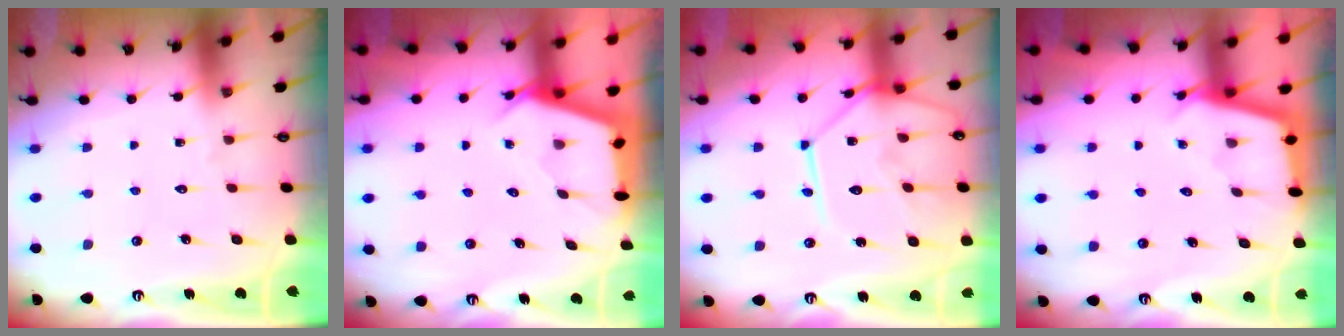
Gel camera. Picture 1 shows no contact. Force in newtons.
{"total": 2.9, "press": 2.9, "slide": 0.4}
{"total": 16.8, "press": 16.7, "slide": 1.7}
{"total": 2.8, "press": 2.8, "slide": 0.3}